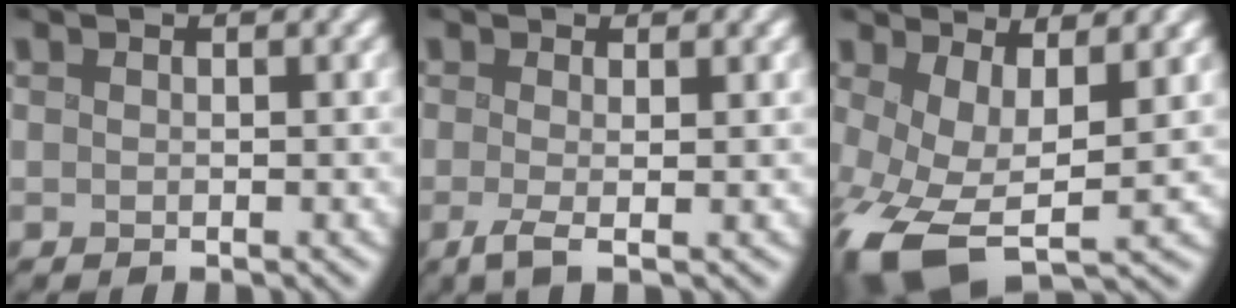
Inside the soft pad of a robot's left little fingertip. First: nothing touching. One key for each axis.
{"total": 1.8, "fx": -0.2, "fy": 0.3, "fz": 1.7, "tx": -0.021, "ty": -0.004, "tz": -0.008}
{"total": 9.4, "fx": -1.7, "fy": 5.1, "fz": 7.7, "tx": -0.168, "ty": -0.032, "tz": -0.020}